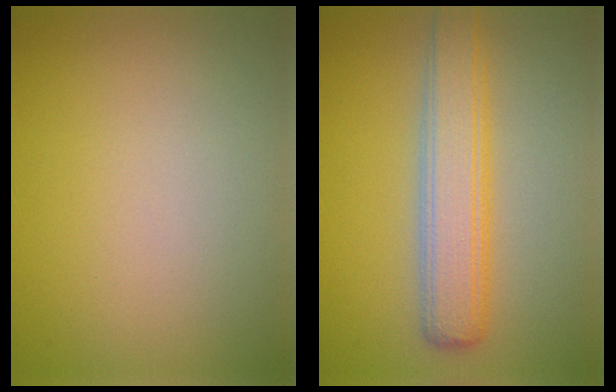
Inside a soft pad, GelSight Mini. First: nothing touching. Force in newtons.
{"total": 5.4, "press": 5.4, "slide": 0.1}